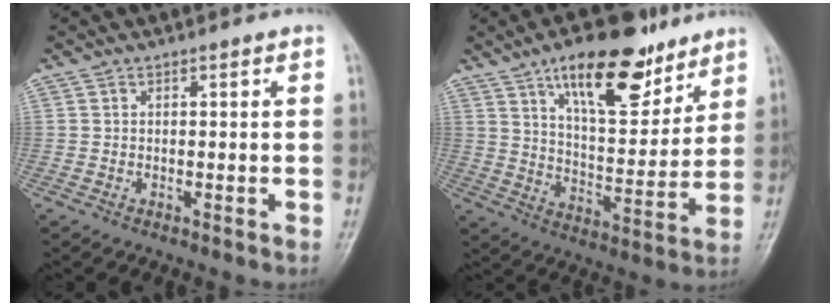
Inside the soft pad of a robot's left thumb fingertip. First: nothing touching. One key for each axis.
{"total": 18.2, "fx": 11.6, "fy": 7.3, "fz": 12.0, "tx": -0.144, "ty": -0.057, "tz": 0.191}